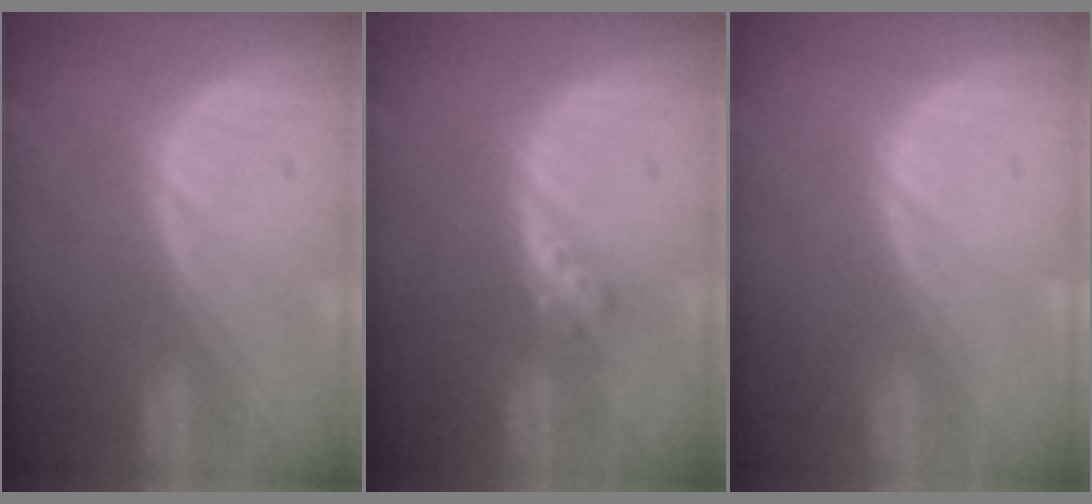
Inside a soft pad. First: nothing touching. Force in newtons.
{"total": 2.7, "press": 2.3, "slide": 1.3}
{"total": 0.0}